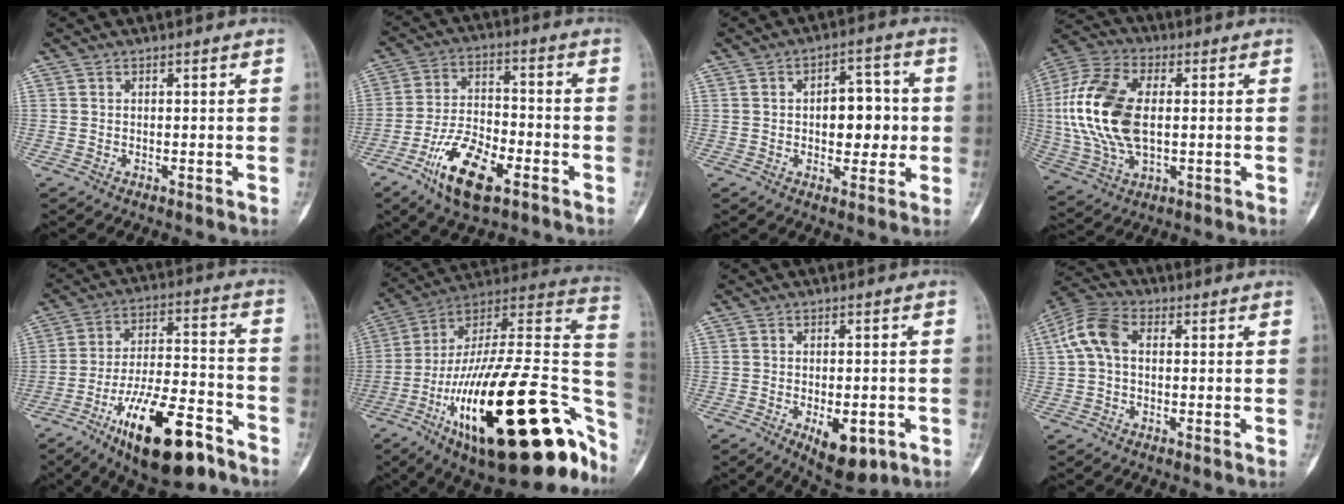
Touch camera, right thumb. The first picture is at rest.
{"total": 13.6, "force": [-7.0, 5.9, 10.0], "torque": [-0.181, 0.026, -0.124]}
{"total": 9.3, "force": [-0.1, 5.6, 7.5], "torque": [-0.065, 0.017, -0.002]}
{"total": 18.7, "force": [0.8, 10.6, 15.4], "torque": [-0.333, 0.007, 0.019]}
{"total": 19.4, "force": [-11.2, 6.8, 14.3], "torque": [-0.240, 0.068, -0.184]}
{"total": 39.7, "force": [-14.6, 13.8, 34.3], "torque": [-0.452, 0.060, -0.232]}
{"total": 8.5, "force": [-3.3, 4.2, 6.7], "torque": [-0.080, 0.001, -0.037]}
{"total": 7.9, "force": [0.8, 5.2, 5.9], "torque": [-0.122, 0.026, 0.009]}